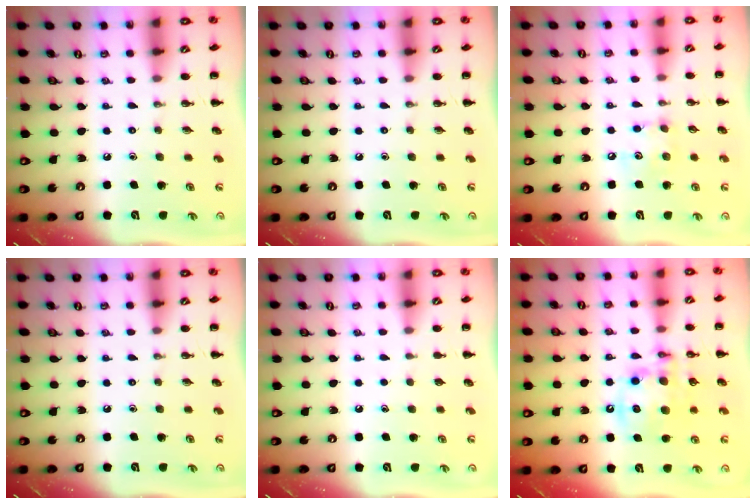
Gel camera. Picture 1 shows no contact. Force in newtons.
{"total": 0.0}
{"total": 5.8, "press": 5.7, "slide": 0.7}
{"total": 0.0}
{"total": 0.8, "press": 0.8, "slide": 0.1}
{"total": 13.9, "press": 13.6, "slide": 2.9}